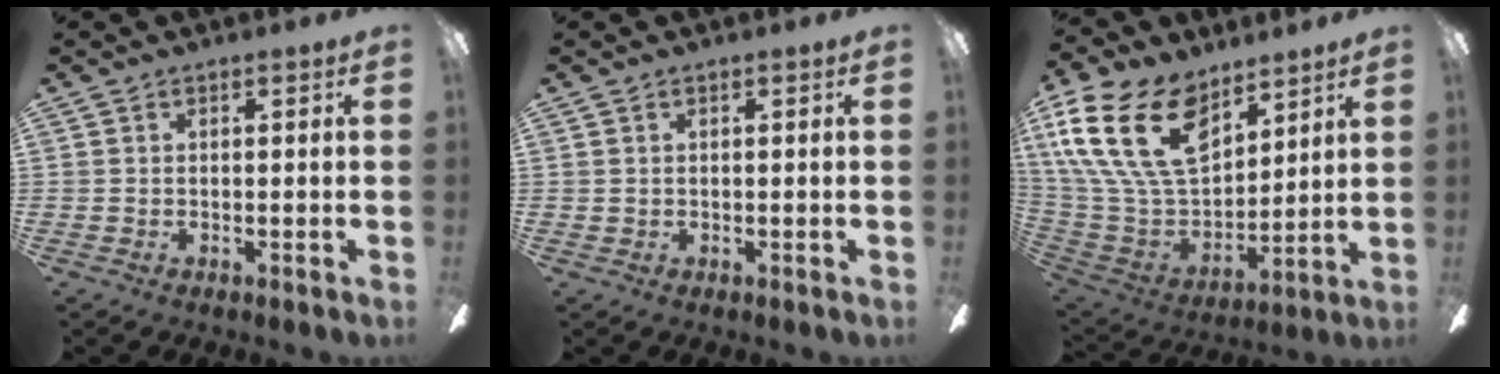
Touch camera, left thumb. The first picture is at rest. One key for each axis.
{"total": 0.5, "fx": 0.3, "fy": 0.4, "fz": 0.1, "tx": -0.002, "ty": 0.004, "tz": 0.004}
{"total": 23.5, "fx": 11.8, "fy": 14.0, "fz": 14.8, "tx": -0.324, "ty": -0.054, "tz": 0.213}